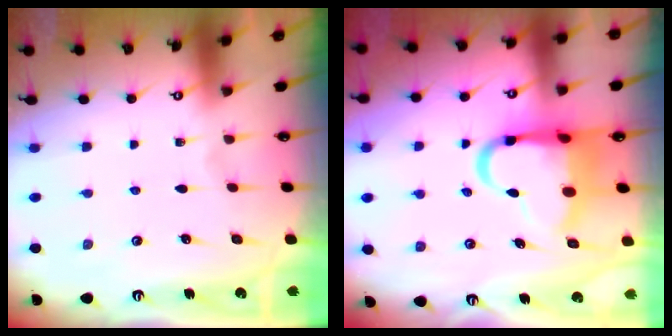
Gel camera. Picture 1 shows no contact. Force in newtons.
{"total": 12.0, "press": 11.7, "slide": 2.7}